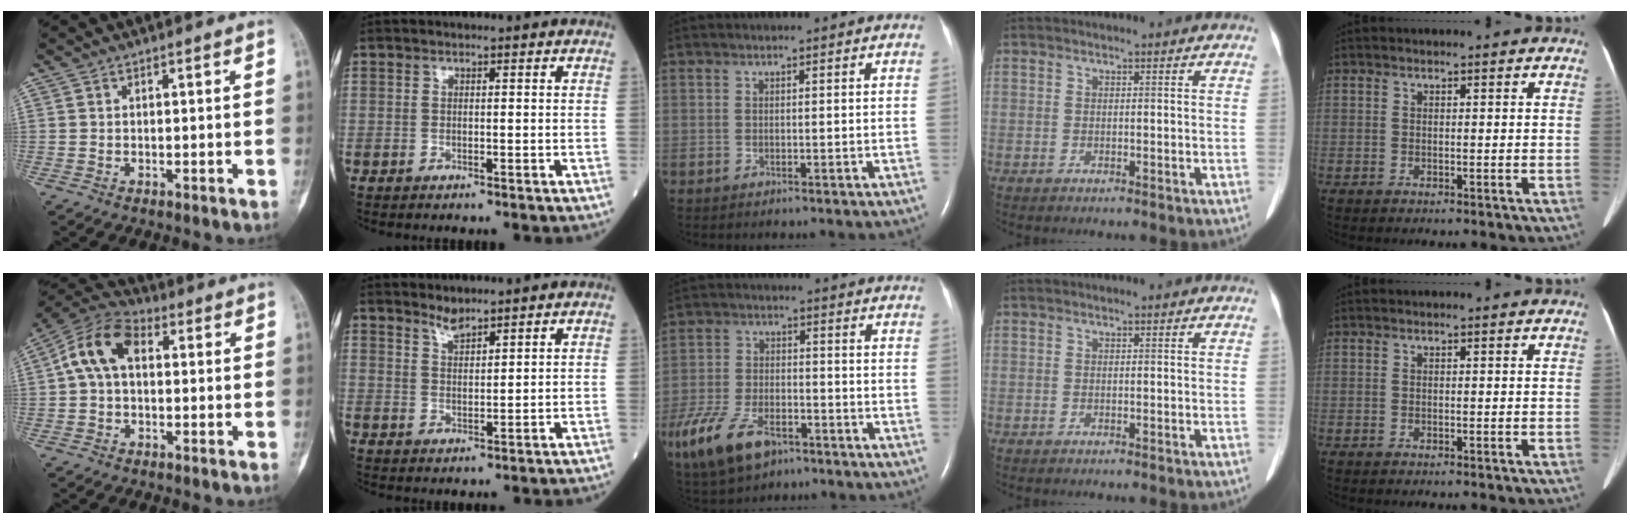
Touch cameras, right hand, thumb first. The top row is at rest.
{"thumb": {"total": 10.2, "force": [1.5, 6.6, 7.6], "torque": [-0.140, 0.035, 0.017]}, "index": {"total": 2.5, "force": [2.4, 0.2, 0.7], "torque": [-0.013, -0.003, 0.046]}, "middle": {"total": 13.6, "force": [-8.2, 6.6, 8.6], "torque": [-0.195, -0.011, -0.145]}}